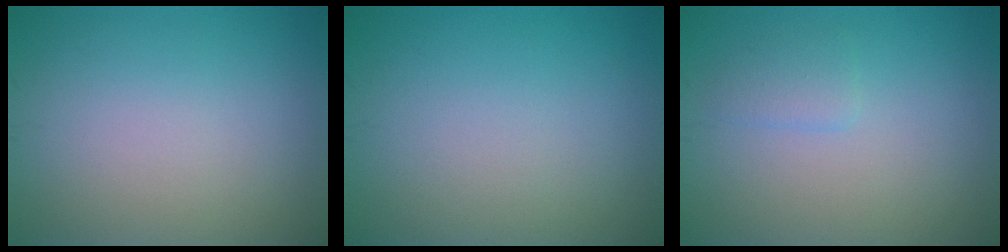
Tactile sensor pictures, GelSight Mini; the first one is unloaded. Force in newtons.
{"total": 0.0}
{"total": 1.3, "press": 1.3, "slide": 0.1}